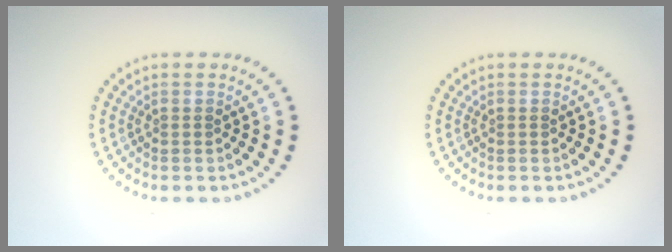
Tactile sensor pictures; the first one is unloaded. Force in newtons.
{"total": 0.0}